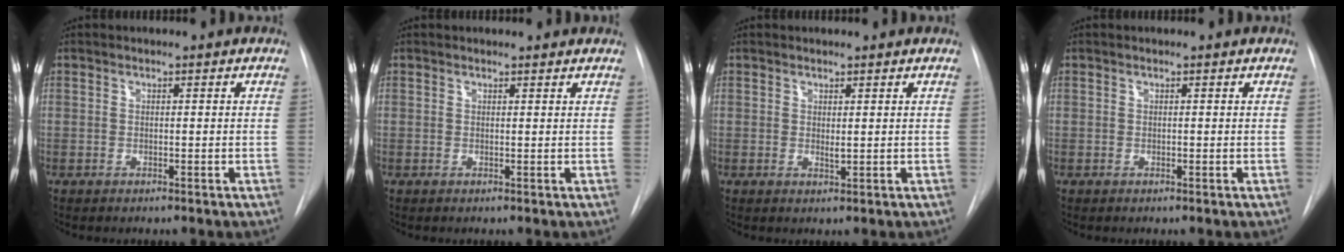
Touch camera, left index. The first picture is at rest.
{"total": 2.4, "force": [2.4, 0.5, 0.3], "torque": [-0.010, 0.010, 0.023]}
{"total": 1.2, "force": [0.7, 0.3, 0.9], "torque": [-0.018, -0.004, 0.013]}
{"total": 0.0}